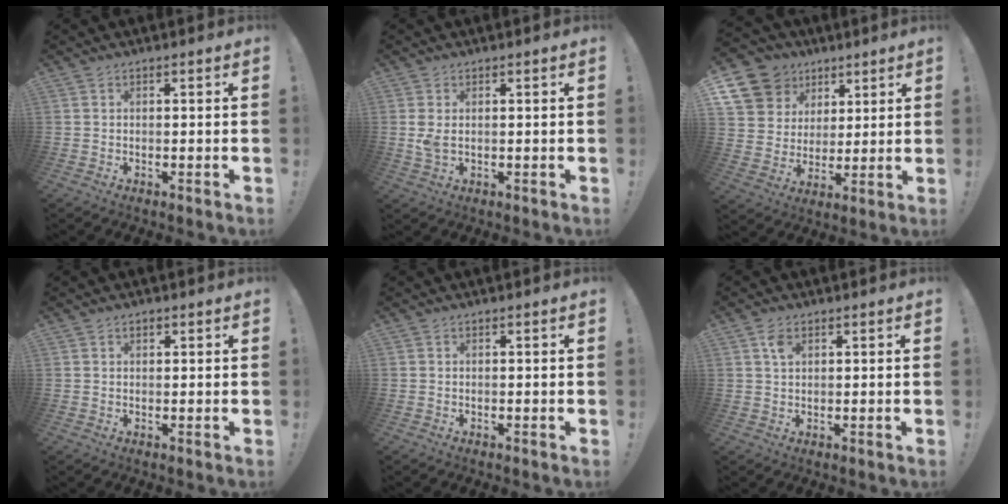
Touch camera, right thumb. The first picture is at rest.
{"total": 3.2, "force": [0.6, 1.7, 2.7], "torque": [-0.041, 0.000, 0.012]}
{"total": 13.3, "force": [7.1, 10.5, 3.8], "torque": [-0.068, -0.040, 0.149]}
{"total": 0.8, "force": [0.4, 0.5, 0.4], "torque": [-0.008, 0.003, 0.007]}
{"total": 0.0}
{"total": 3.1, "force": [1.4, 1.7, 2.1], "torque": [-0.038, -0.001, 0.024]}